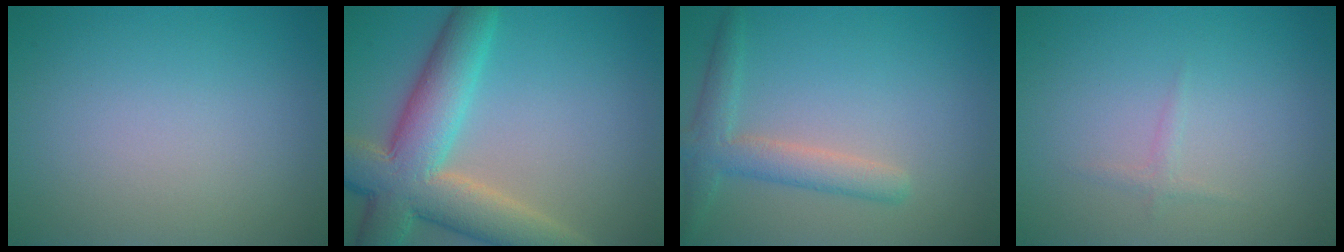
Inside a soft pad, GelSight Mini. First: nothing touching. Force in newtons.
{"total": 9.4, "press": 9.4, "slide": 1.0}
{"total": 3.3, "press": 3.3, "slide": 0.1}
{"total": 0.7, "press": 0.7, "slide": 0.0}